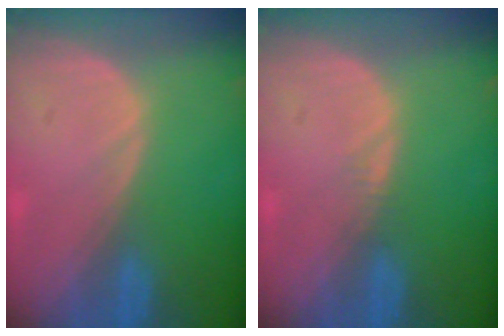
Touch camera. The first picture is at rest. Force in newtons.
{"total": 0.8, "press": 0.8, "slide": 0.1}